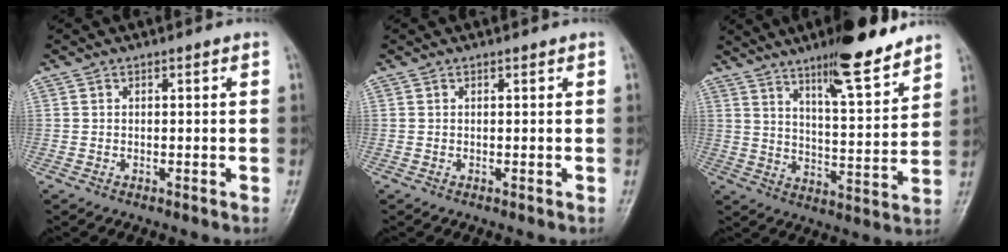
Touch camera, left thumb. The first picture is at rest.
{"total": 0.0}
{"total": 14.4, "force": [10.8, 2.7, 9.2], "torque": [-0.120, -0.071, 0.172]}